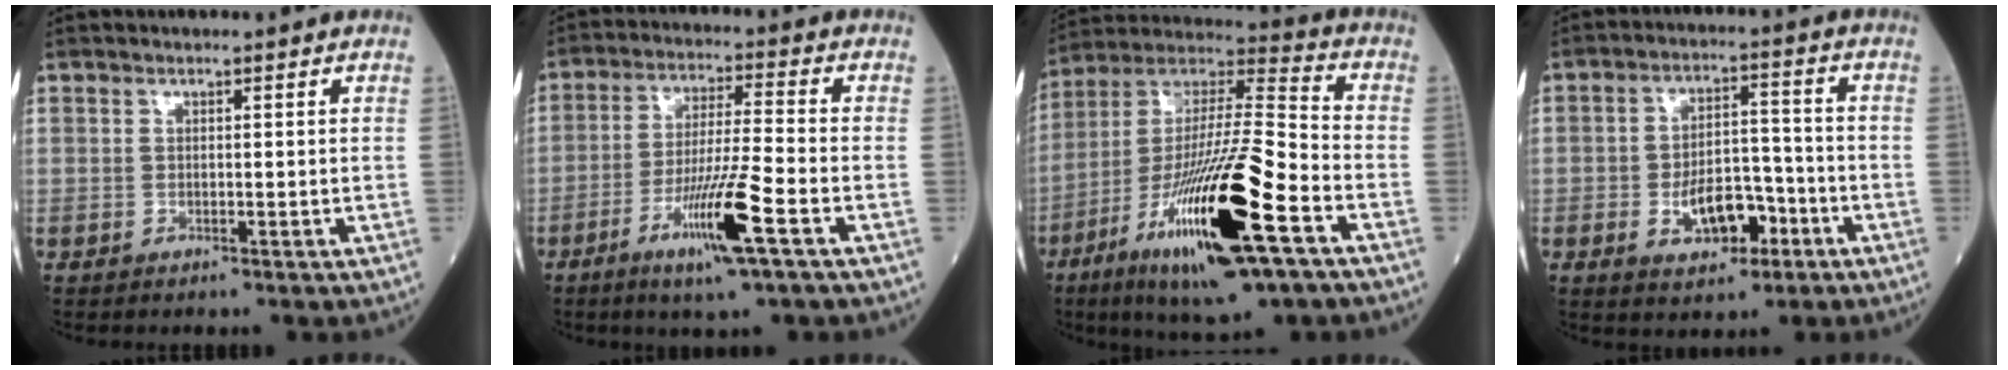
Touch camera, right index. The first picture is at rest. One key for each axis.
{"total": 10.9, "fx": -5.1, "fy": -0.3, "fz": 9.6, "tx": -0.183, "ty": -0.017, "tz": -0.094}
{"total": 24.7, "fx": -10.3, "fy": 3.1, "fz": 22.2, "tx": -0.420, "ty": -0.037, "tz": -0.179}
{"total": 8.2, "fx": -3.3, "fy": 4.2, "fz": 6.2, "tx": -0.107, "ty": 0.012, "tz": -0.050}